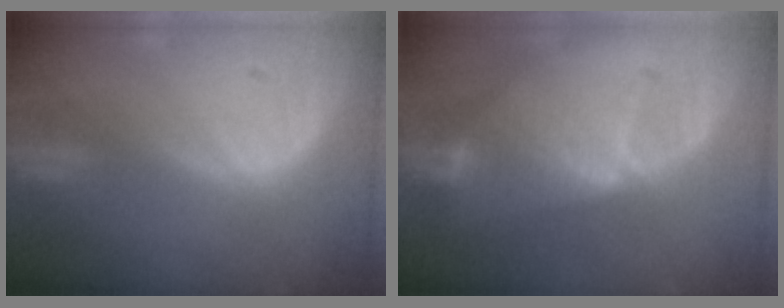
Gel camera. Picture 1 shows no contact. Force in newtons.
{"total": 6.6, "press": 6.6, "slide": 0.1}